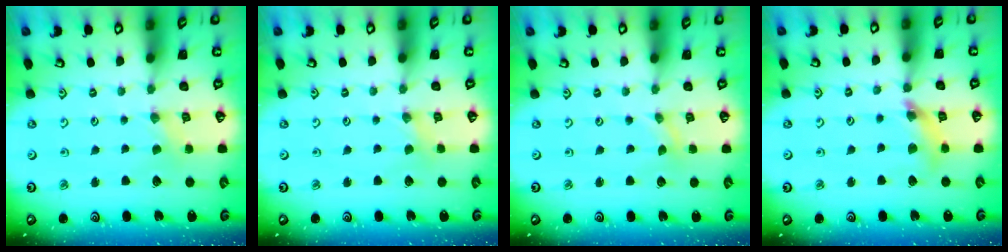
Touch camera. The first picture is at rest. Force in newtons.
{"total": 1.0, "press": 1.0, "slide": 0.2}
{"total": 0.0}
{"total": 10.4, "press": 10.4, "slide": 1.2}